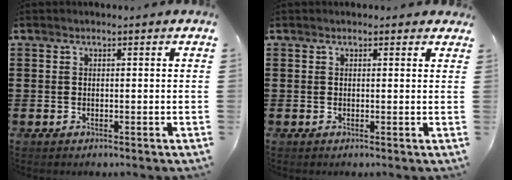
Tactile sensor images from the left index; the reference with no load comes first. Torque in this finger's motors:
{"motor_torque": [2.14, 0.00, 0.05, -0.01]}